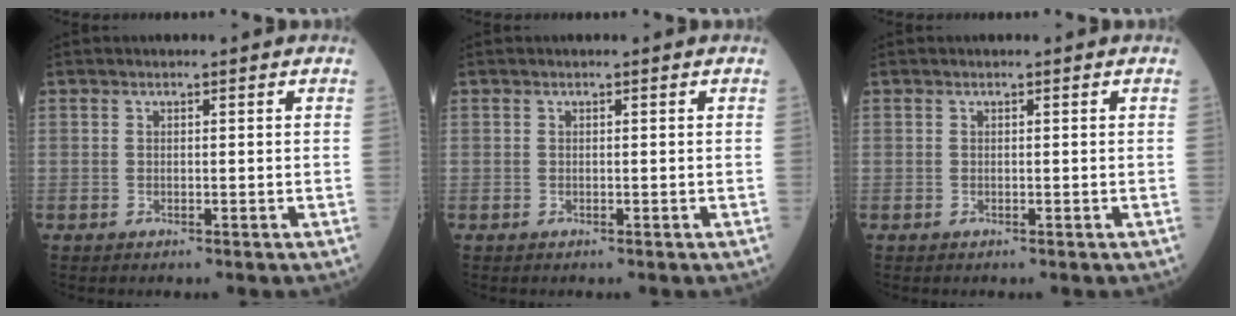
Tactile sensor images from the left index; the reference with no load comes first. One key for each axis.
{"total": 0.0}
{"total": 0.0}